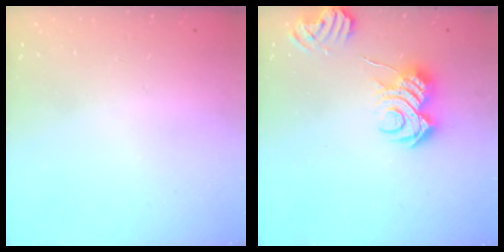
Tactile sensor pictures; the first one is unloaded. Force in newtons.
{"total": 9.0, "press": 9.0, "slide": 1.0}